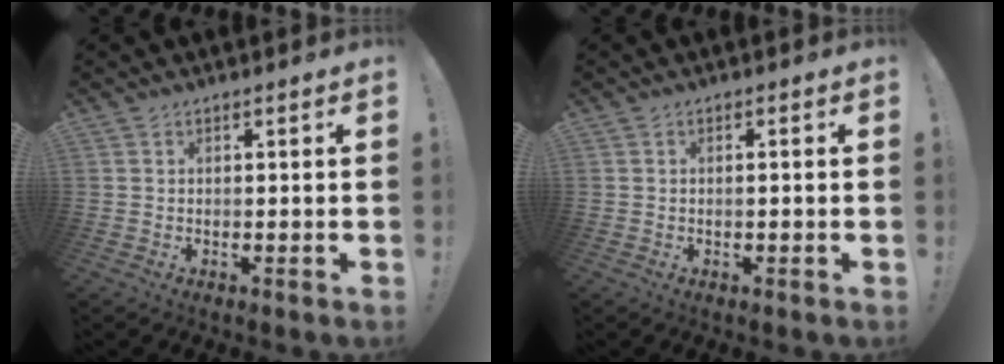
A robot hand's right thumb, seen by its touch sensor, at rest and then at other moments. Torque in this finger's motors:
{"motor_torque": [-0.06, -0.32, -0.11, 0.07, 0.06]}